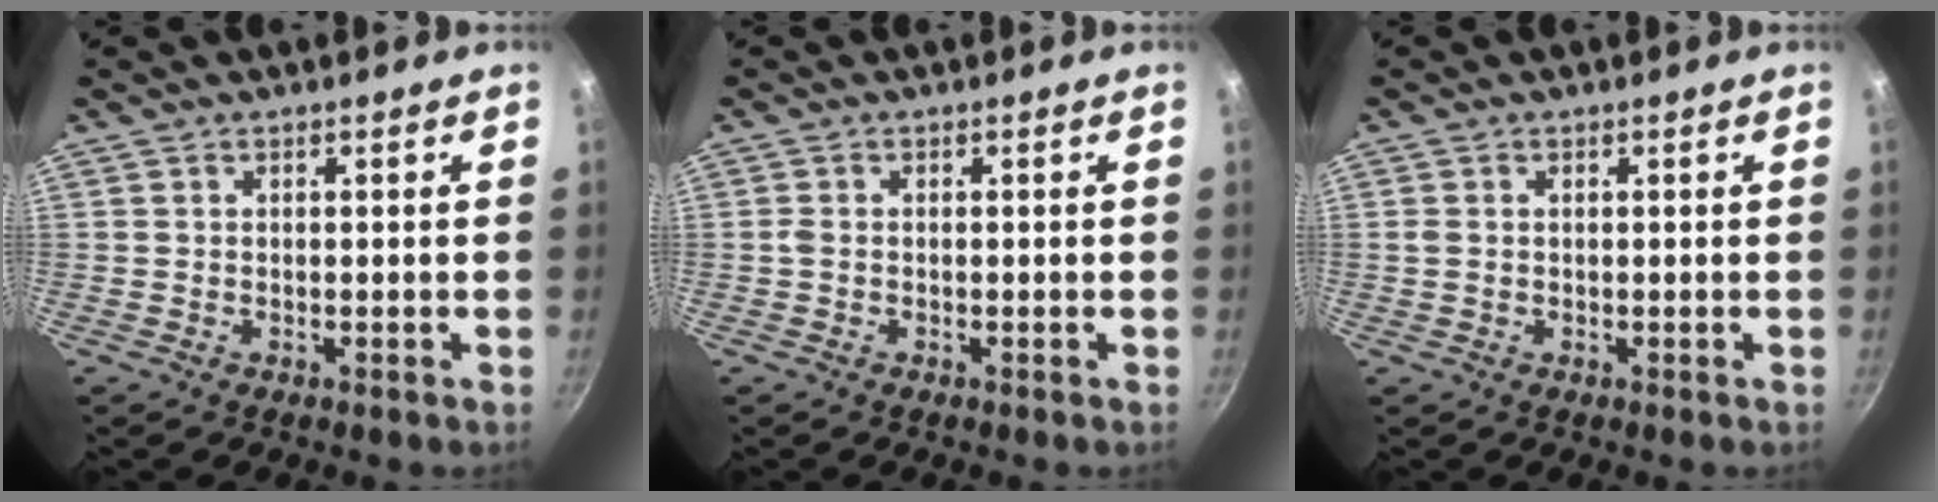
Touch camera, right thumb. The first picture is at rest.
{"total": 0.8, "force": [-0.2, 0.4, 0.6], "torque": [-0.014, 0.002, -0.005]}
{"total": 1.1, "force": [0.2, 0.8, 0.8], "torque": [-0.018, 0.002, 0.004]}